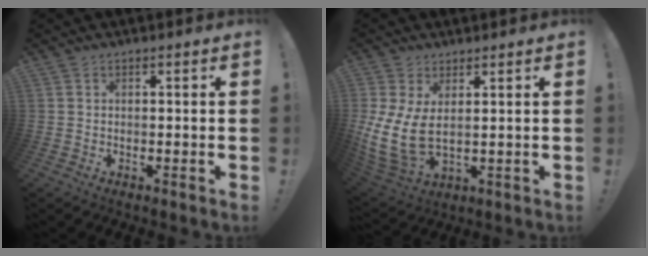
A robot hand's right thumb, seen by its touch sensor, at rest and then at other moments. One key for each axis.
{"total": 10.5, "fx": 2.2, "fy": 5.8, "fz": 8.5, "tx": -0.168, "ty": -0.023, "tz": 0.048}